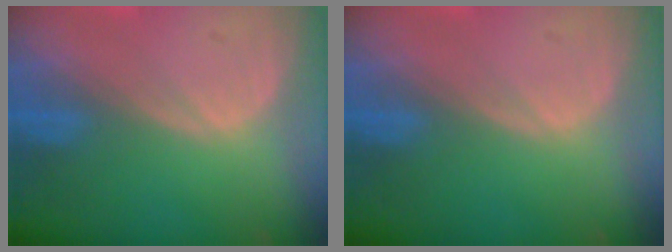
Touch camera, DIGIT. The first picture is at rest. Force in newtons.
{"total": 0.0}